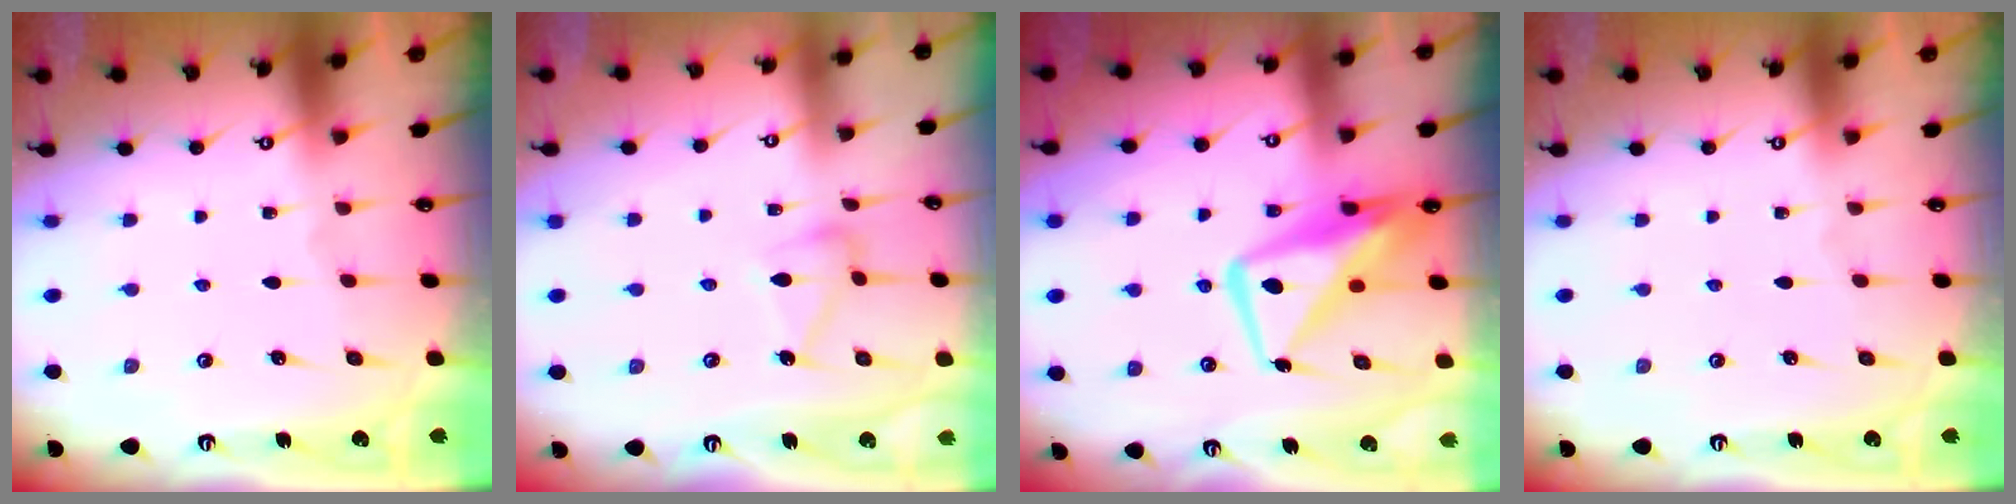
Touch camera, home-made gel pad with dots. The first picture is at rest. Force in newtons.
{"total": 8.1, "press": 8.1, "slide": 0.5}
{"total": 13.2, "press": 13.1, "slide": 1.4}
{"total": 0.0}